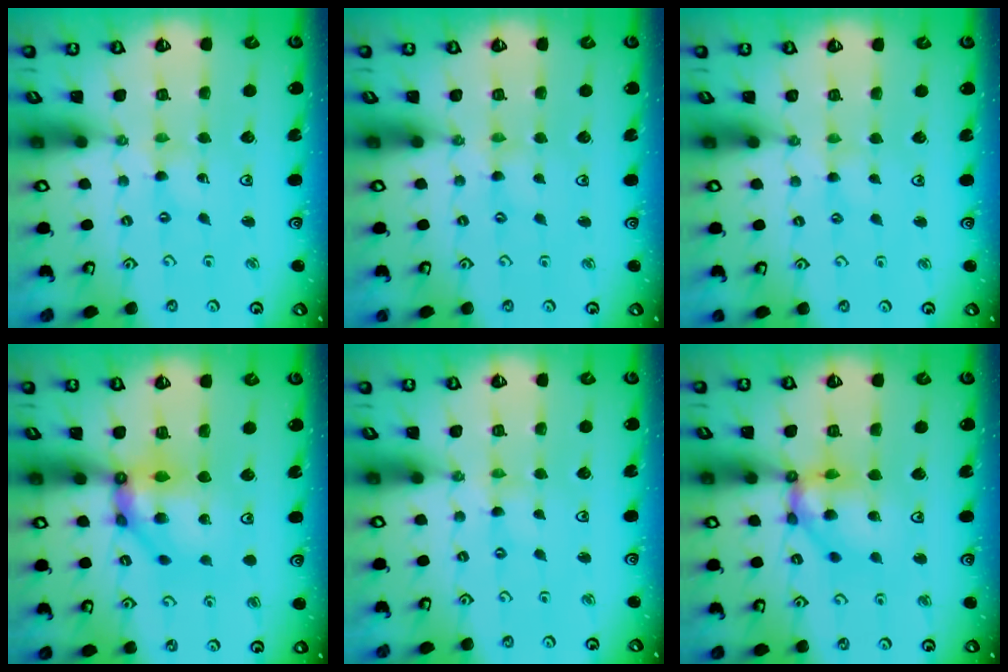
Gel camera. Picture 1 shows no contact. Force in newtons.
{"total": 1.7, "press": 1.7, "slide": 0.3}
{"total": 0.9, "press": 0.8, "slide": 0.2}
{"total": 11.1, "press": 11.0, "slide": 1.1}
{"total": 0.0}
{"total": 13.6, "press": 13.5, "slide": 1.8}